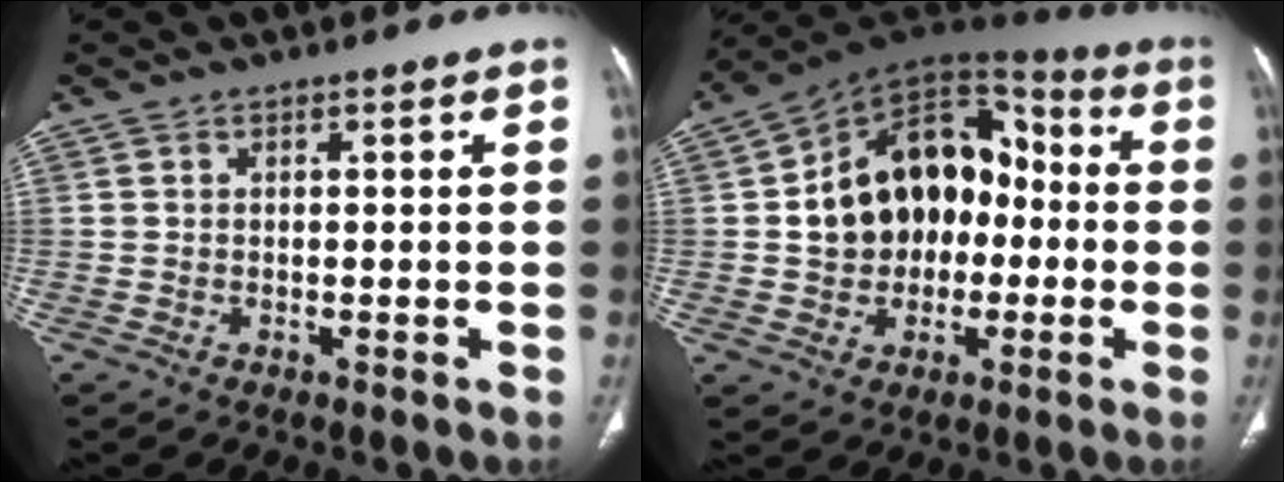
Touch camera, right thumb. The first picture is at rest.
{"total": 19.1, "force": [-0.5, 14.1, 12.9], "torque": [-0.161, 0.044, -0.009]}